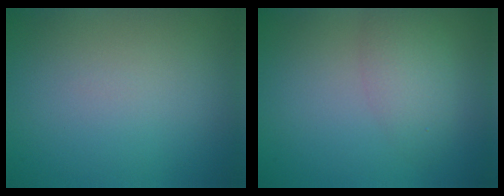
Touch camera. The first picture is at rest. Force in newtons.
{"total": 3.0, "press": 3.0, "slide": 0.0}